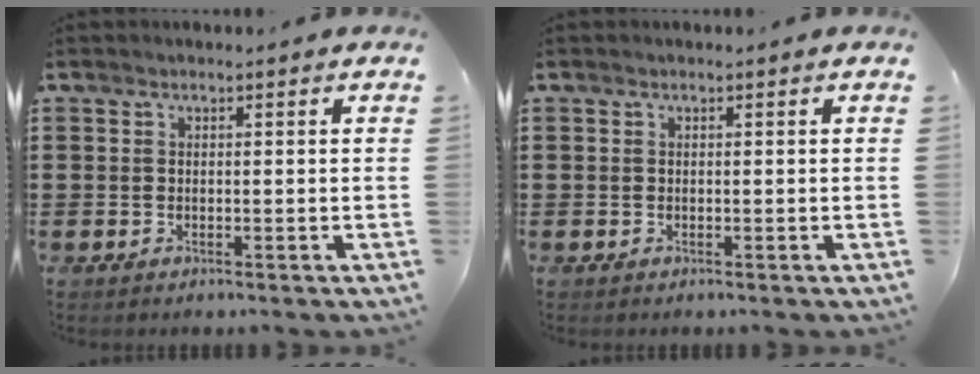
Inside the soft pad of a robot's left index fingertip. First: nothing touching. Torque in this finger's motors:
{"motor_torque": [0.00, 0.00, 0.00, 0.00]}